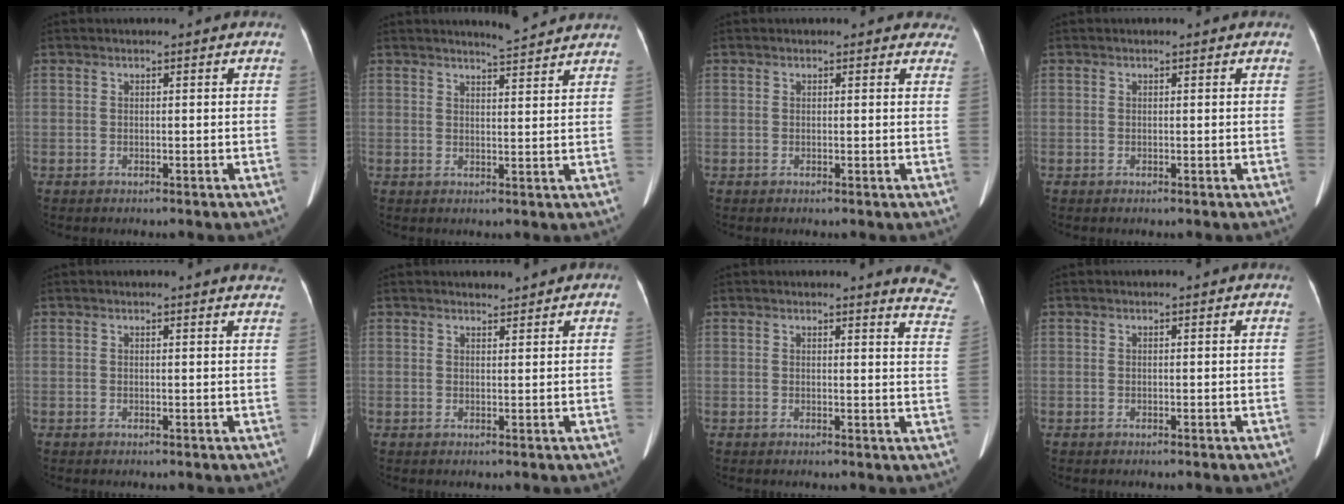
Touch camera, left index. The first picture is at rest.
{"total": 4.6, "force": [4.5, -0.1, 1.0], "torque": [-0.027, 0.000, 0.059]}
{"total": 3.6, "force": [3.1, 1.8, 0.3], "torque": [0.021, -0.008, 0.006]}
{"total": 0.0}
{"total": 3.6, "force": [3.5, 0.3, 0.9], "torque": [-0.011, -0.009, 0.018]}
{"total": 1.2, "force": [1.2, 0.3, 0.1], "torque": [-0.006, 0.004, 0.021]}
{"total": 7.1, "force": [7.1, -0.1, 0.5], "torque": [0.010, -0.072, 0.044]}
{"total": 0.0}